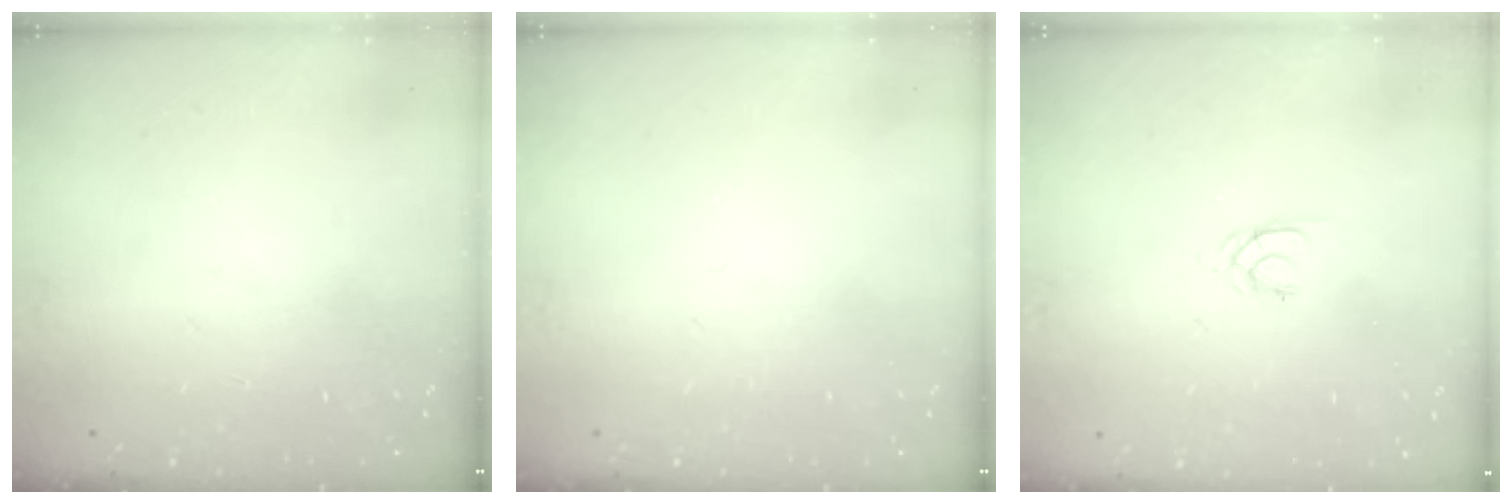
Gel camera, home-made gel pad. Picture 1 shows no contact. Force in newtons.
{"total": 0.0}
{"total": 1.3, "press": 1.2, "slide": 0.3}